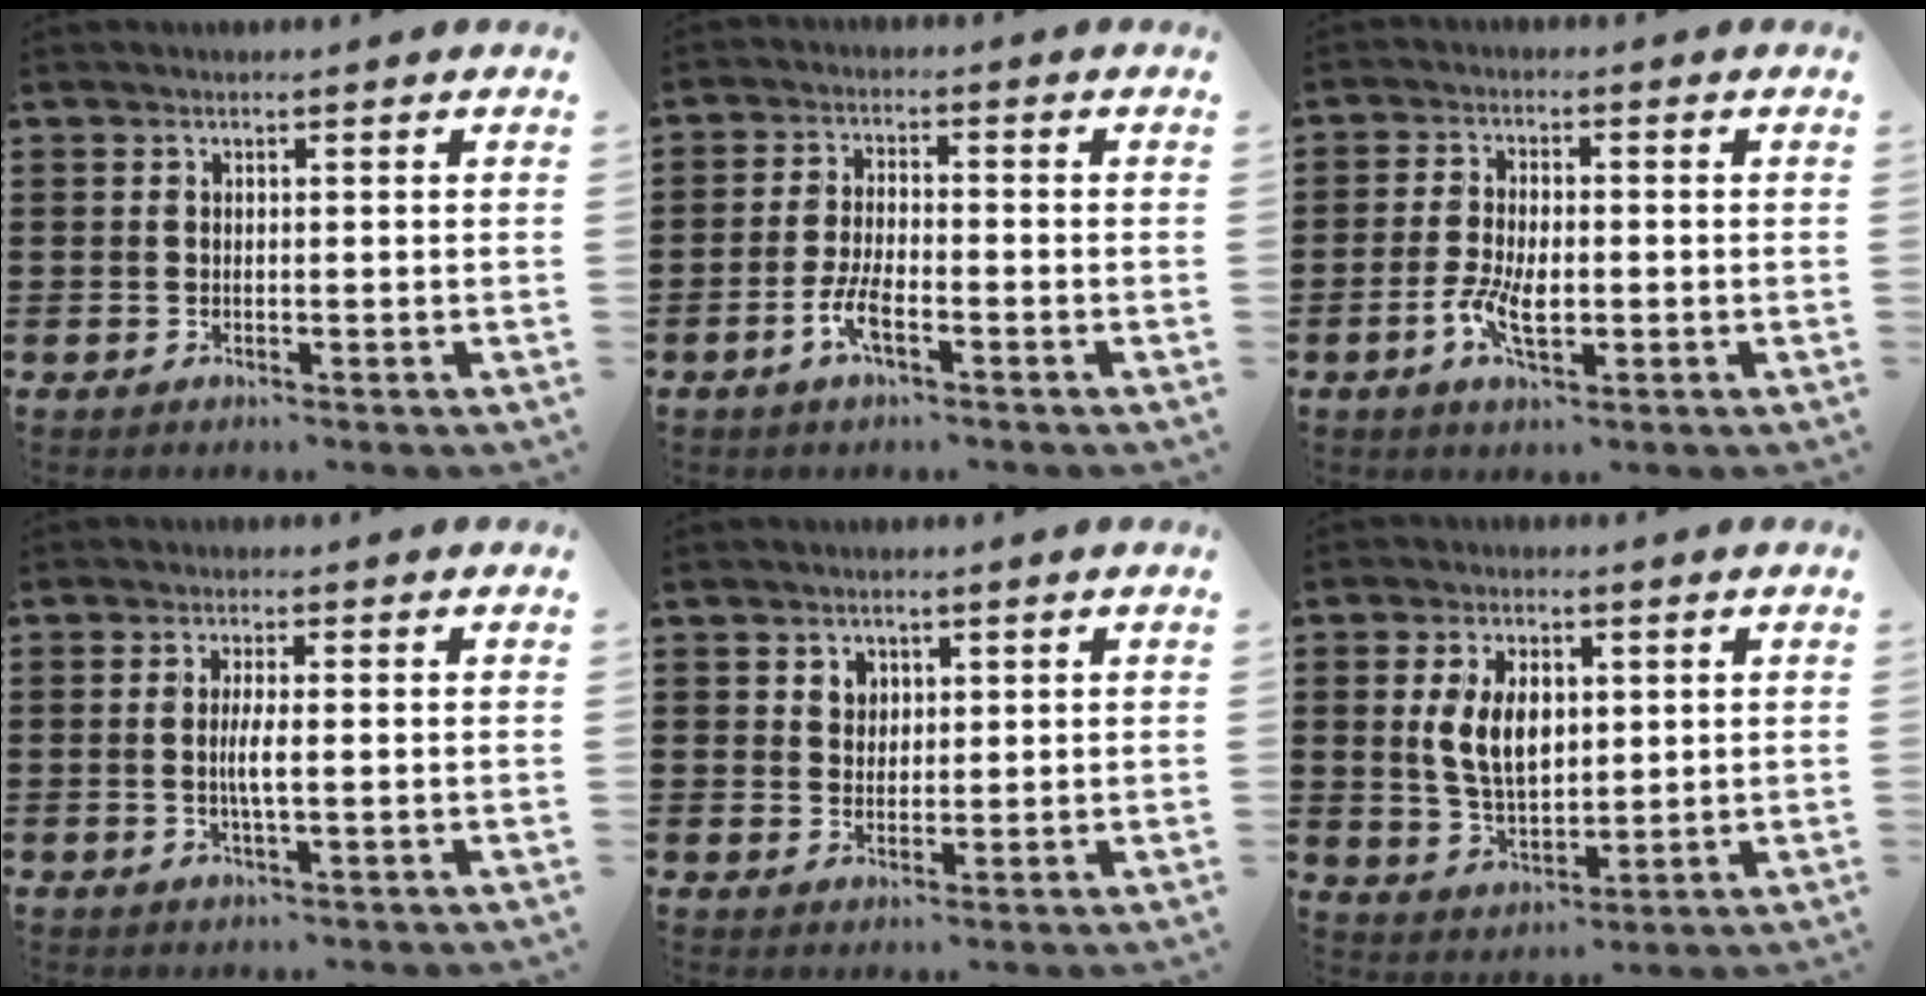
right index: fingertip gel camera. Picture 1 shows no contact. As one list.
[{"total": 4.8, "force": [-2.4, 1.3, 4.0], "torque": [-0.094, -0.005, -0.050]}, {"total": 5.8, "force": [-1.5, 2.6, 5.0], "torque": [-0.106, -0.001, -0.030]}, {"total": 3.0, "force": [-0.3, 0.2, 3.0], "torque": [-0.061, -0.007, -0.009]}, {"total": 2.3, "force": [1.3, 1.9, 0.2], "torque": [-0.013, 0.010, 0.024]}, {"total": 7.5, "force": [1.3, 4.6, 5.8], "torque": [-0.129, 0.008, 0.018]}]